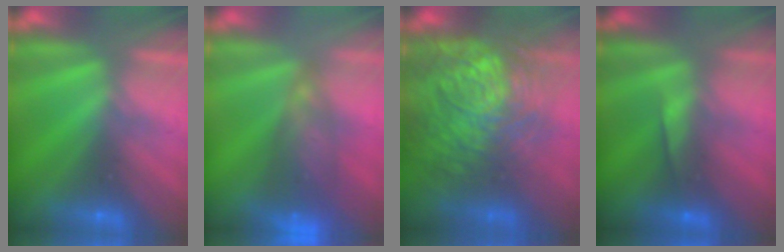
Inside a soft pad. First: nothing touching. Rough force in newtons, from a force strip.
{"total": 7.4}
{"total": 8.3}
{"total": 3.7}